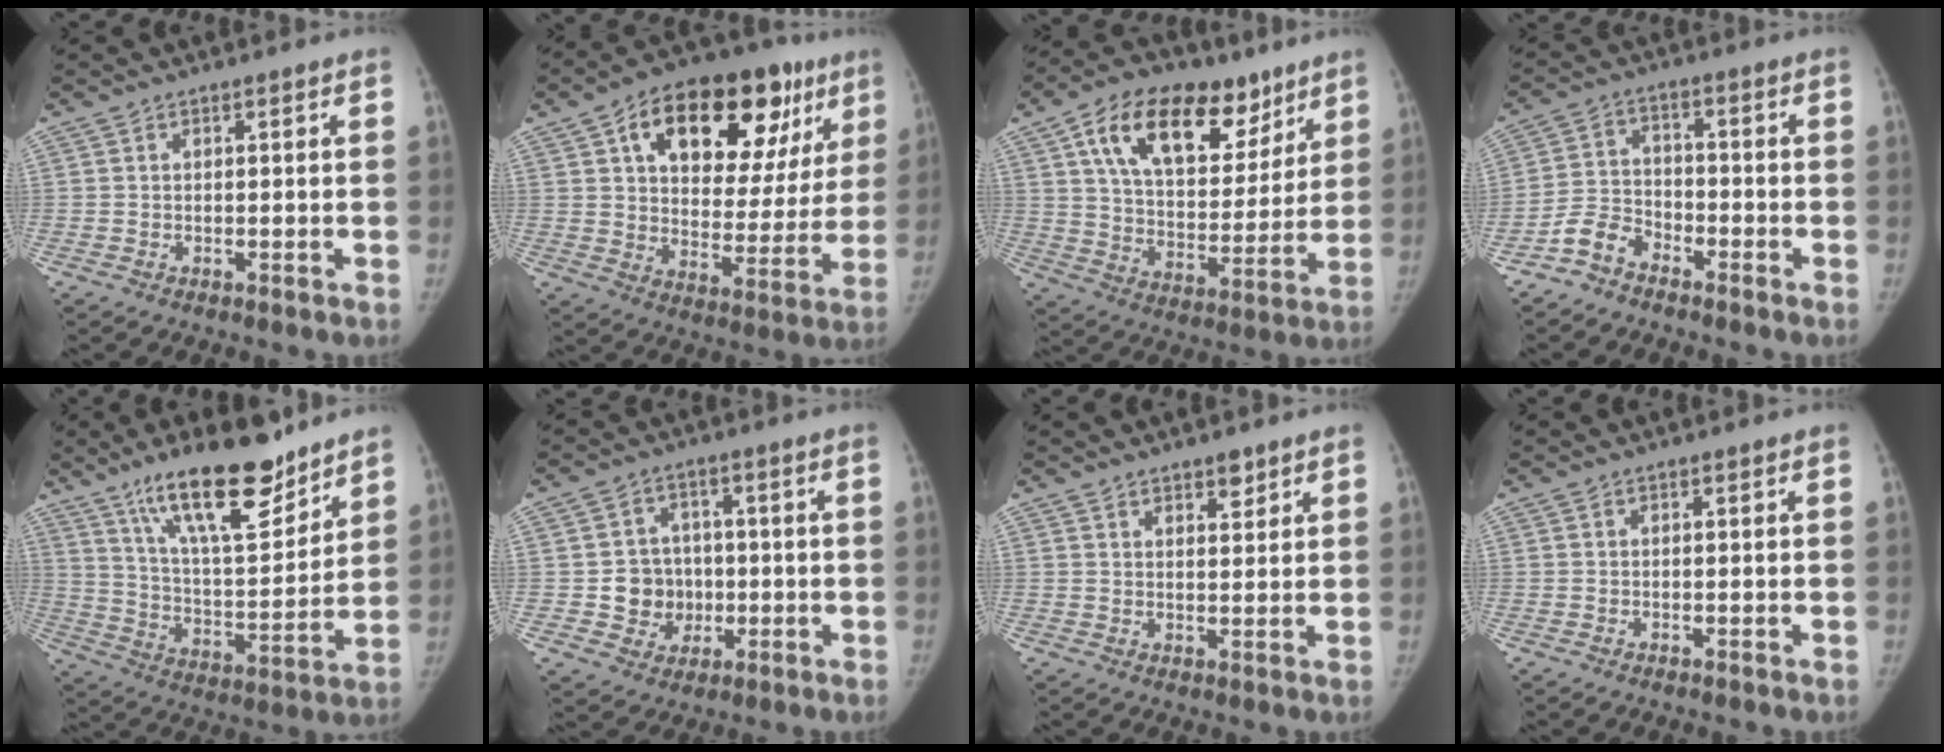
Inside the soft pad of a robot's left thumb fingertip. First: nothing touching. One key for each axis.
{"total": 27.4, "fx": 12.8, "fy": 14.8, "fz": 19.2, "tx": -0.236, "ty": 0.013, "tz": 0.193}
{"total": 23.0, "fx": 12.2, "fy": 13.0, "fz": 14.6, "tx": -0.196, "ty": -0.024, "tz": 0.202}
{"total": 5.6, "fx": -4.3, "fy": 3.1, "fz": 1.6, "tx": -0.026, "ty": 0.026, "tz": -0.094}
{"total": 20.5, "fx": 14.4, "fy": 6.3, "fz": 13.1, "tx": -0.183, "ty": -0.078, "tz": 0.248}
{"total": 8.0, "fx": -0.7, "fy": 7.4, "fz": 2.8, "tx": -0.006, "ty": 0.012, "tz": -0.007}
{"total": 3.2, "fx": 2.3, "fy": 1.5, "fz": 1.7, "tx": -0.010, "ty": -0.015, "tz": 0.037}
{"total": 0.0}